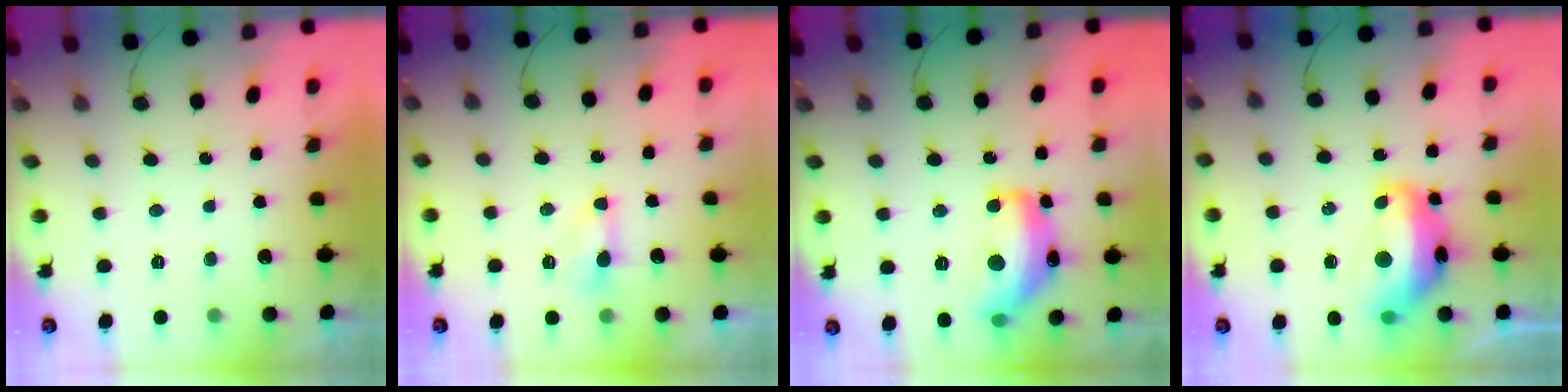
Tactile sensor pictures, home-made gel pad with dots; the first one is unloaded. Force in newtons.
{"total": 4.5, "press": 4.5, "slide": 0.8}
{"total": 16.7, "press": 16.6, "slide": 1.1}
{"total": 14.1, "press": 14.0, "slide": 1.3}